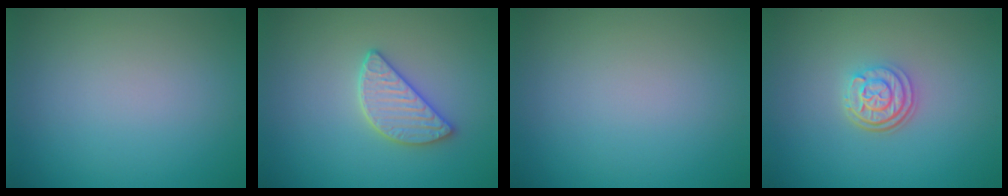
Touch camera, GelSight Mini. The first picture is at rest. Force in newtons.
{"total": 2.9, "press": 2.8, "slide": 0.9}
{"total": 0.0}
{"total": 3.1, "press": 2.4, "slide": 2.0}